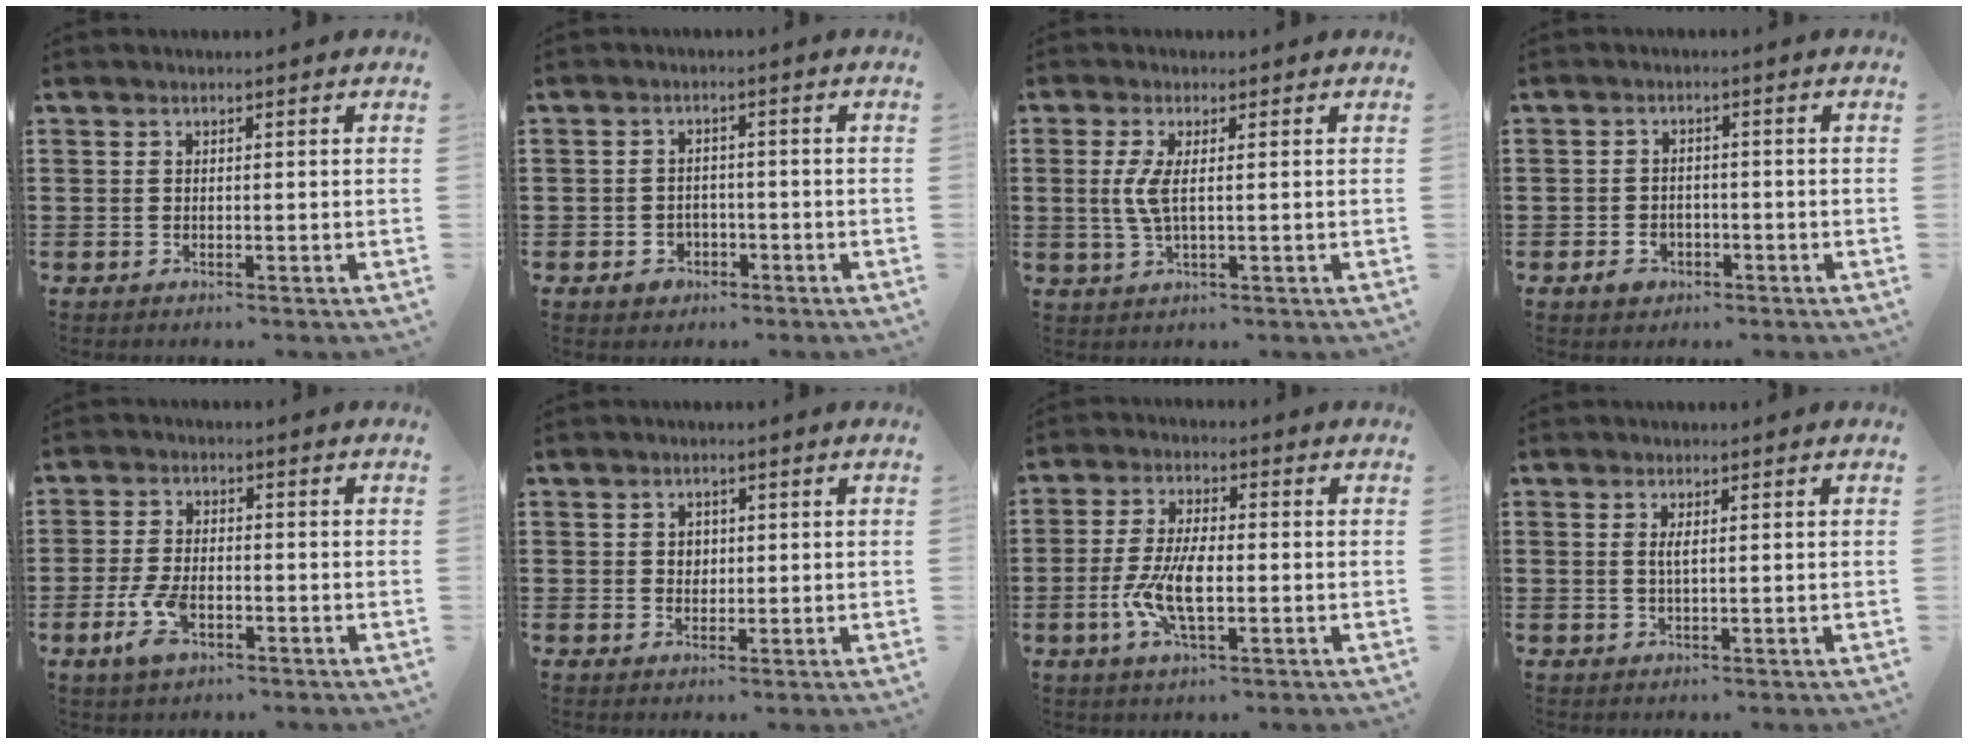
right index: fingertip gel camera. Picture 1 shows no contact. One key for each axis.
{"total": 2.5, "fx": -1.4, "fy": 1.9, "fz": 0.8, "tx": -0.022, "ty": 0.000, "tz": -0.030}
{"total": 3.9, "fx": 0.3, "fy": 0.8, "fz": 3.8, "tx": -0.095, "ty": -0.009, "tz": -0.002}
{"total": 2.7, "fx": -1.5, "fy": 1.9, "fz": 1.2, "tx": -0.026, "ty": -0.002, "tz": -0.029}
{"total": 5.9, "fx": -2.4, "fy": 2.7, "fz": 4.7, "tx": -0.112, "ty": -0.008, "tz": -0.048}
{"total": 1.7, "fx": 0.4, "fy": 1.5, "fz": 0.7, "tx": -0.019, "ty": 0.010, "tz": 0.005}
{"total": 7.6, "fx": -1.6, "fy": 2.7, "fz": 6.9, "tx": -0.160, "ty": -0.010, "tz": -0.038}
{"total": 1.3, "fx": 0.3, "fy": 0.2, "fz": 1.3, "tx": -0.026, "ty": 0.001, "tz": 0.003}